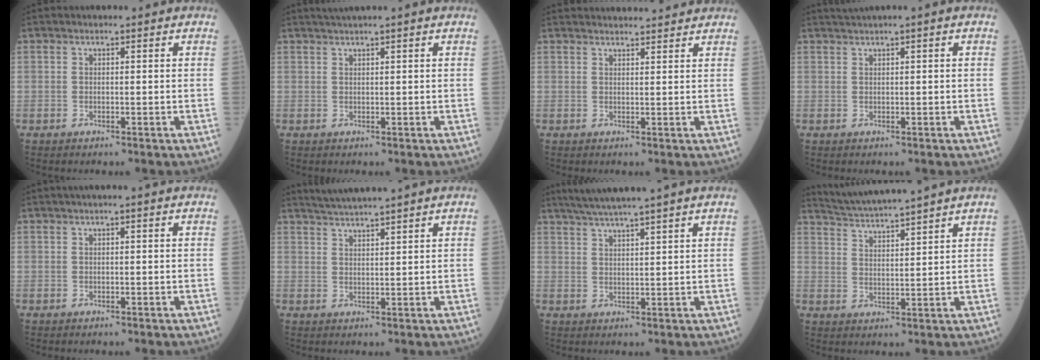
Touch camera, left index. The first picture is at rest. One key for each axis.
{"total": 1.8, "fx": 1.4, "fy": -0.8, "fz": 0.9, "tx": -0.018, "ty": 0.003, "tz": 0.031}
{"total": 9.3, "fx": 8.9, "fy": 0.8, "fz": 2.3, "tx": -0.029, "ty": 0.029, "tz": 0.108}
{"total": 1.5, "fx": 0.9, "fy": -0.3, "fz": 1.2, "tx": -0.026, "ty": 0.011, "tz": 0.023}
{"total": 0.7, "fx": 0.3, "fy": -0.2, "fz": 0.6, "tx": -0.017, "ty": 0.006, "tz": 0.007}
{"total": 5.3, "fx": 4.7, "fy": -1.4, "fz": 2.0, "tx": -0.040, "ty": 0.016, "tz": 0.086}
{"total": 7.7, "fx": 6.4, "fy": -1.6, "fz": 4.0, "tx": -0.065, "ty": 0.014, "tz": 0.100}
{"total": 9.4, "fx": 8.6, "fy": -1.9, "fz": 3.2, "tx": -0.066, "ty": 0.010, "tz": 0.147}